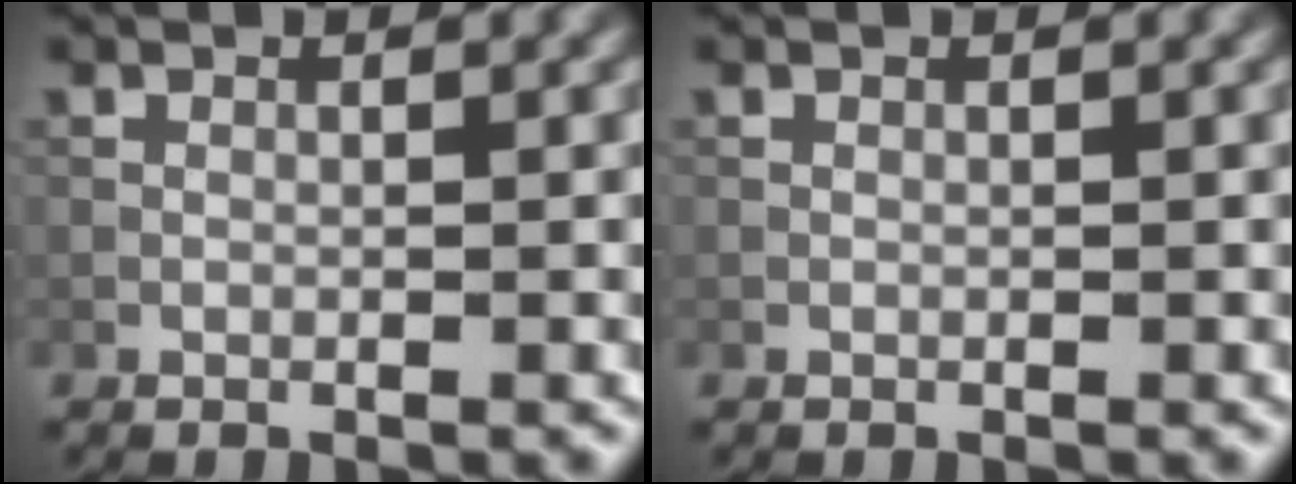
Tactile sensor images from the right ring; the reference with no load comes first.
{"total": 0.0}